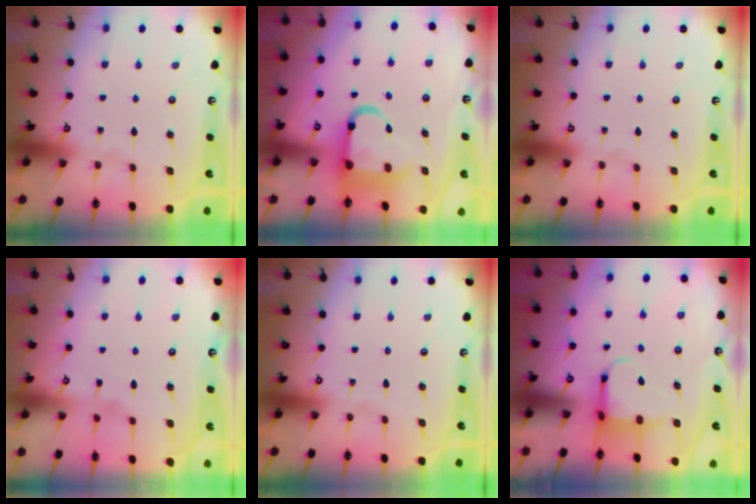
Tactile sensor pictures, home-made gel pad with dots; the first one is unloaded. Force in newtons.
{"total": 10.9, "press": 10.6, "slide": 2.4}
{"total": 0.0}
{"total": 2.2, "press": 2.1, "slide": 0.3}
{"total": 0.0}
{"total": 4.5, "press": 4.3, "slide": 1.3}